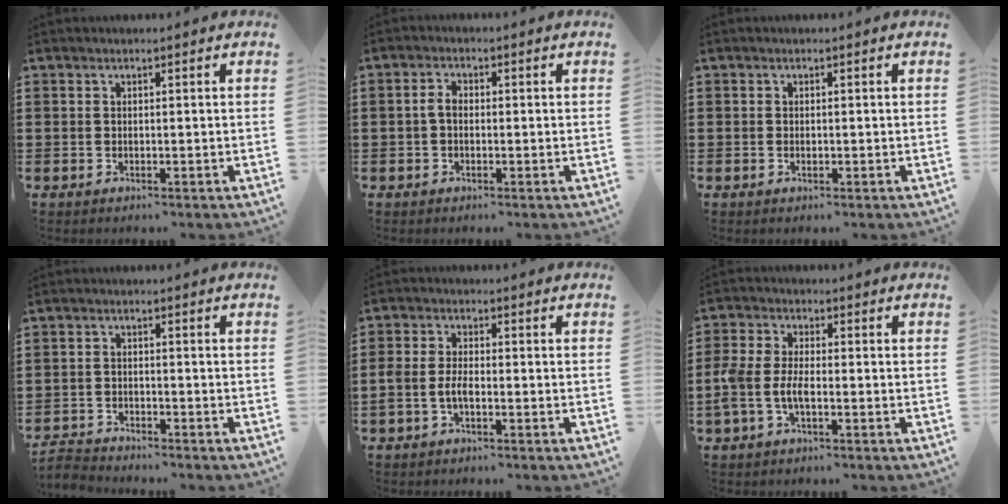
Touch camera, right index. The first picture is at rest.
{"total": 2.2, "force": [-0.3, 1.4, 1.7], "torque": [-0.042, 0.000, -0.009]}
{"total": 0.6, "force": [-0.2, 0.3, 0.5], "torque": [-0.011, -0.002, -0.002]}
{"total": 2.7, "force": [-2.7, 0.0, -0.2], "torque": [-0.004, -0.002, -0.057]}
{"total": 3.1, "force": [-1.2, 1.3, 2.5], "torque": [-0.059, -0.001, -0.027]}
{"total": 4.8, "force": [-1.6, 2.1, 4.1], "torque": [-0.107, -0.004, -0.040]}